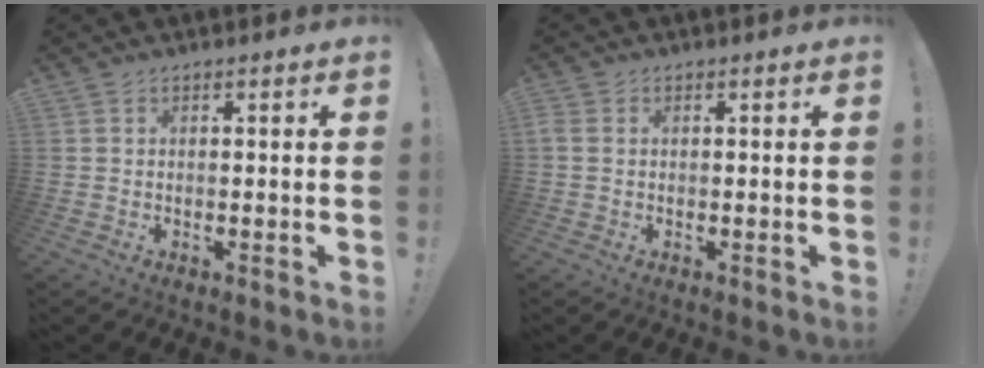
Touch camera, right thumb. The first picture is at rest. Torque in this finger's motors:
{"motor_torque": [0.07, -0.15, -0.38, 0.09, 0.12]}